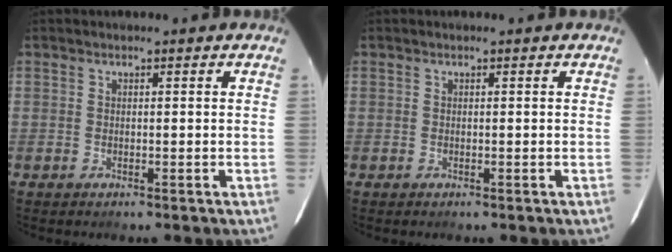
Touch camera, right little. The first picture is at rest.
{"total": 0.0}